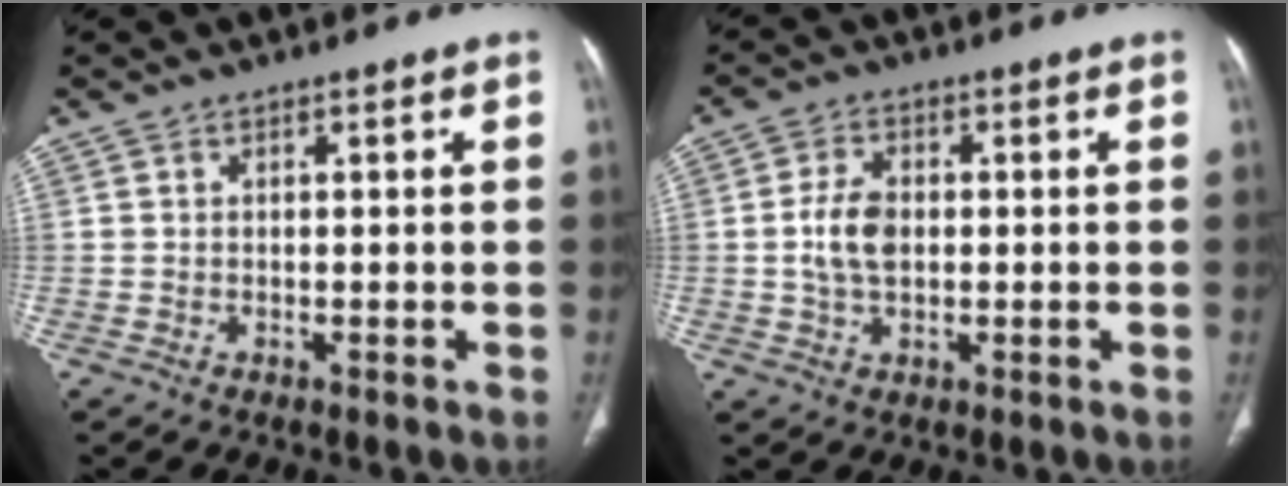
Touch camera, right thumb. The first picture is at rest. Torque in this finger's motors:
{"motor_torque": [0.77, 0.73, 0.87, -0.10, 0.06]}